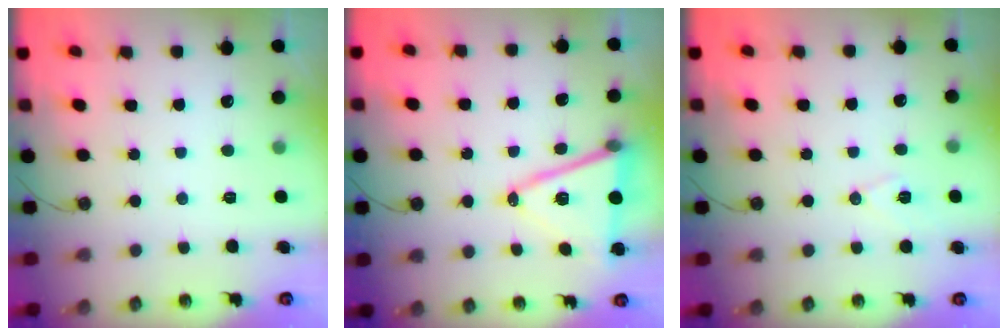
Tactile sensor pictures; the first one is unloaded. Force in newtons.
{"total": 14.8, "press": 14.3, "slide": 3.9}
{"total": 7.1, "press": 6.0, "slide": 3.7}